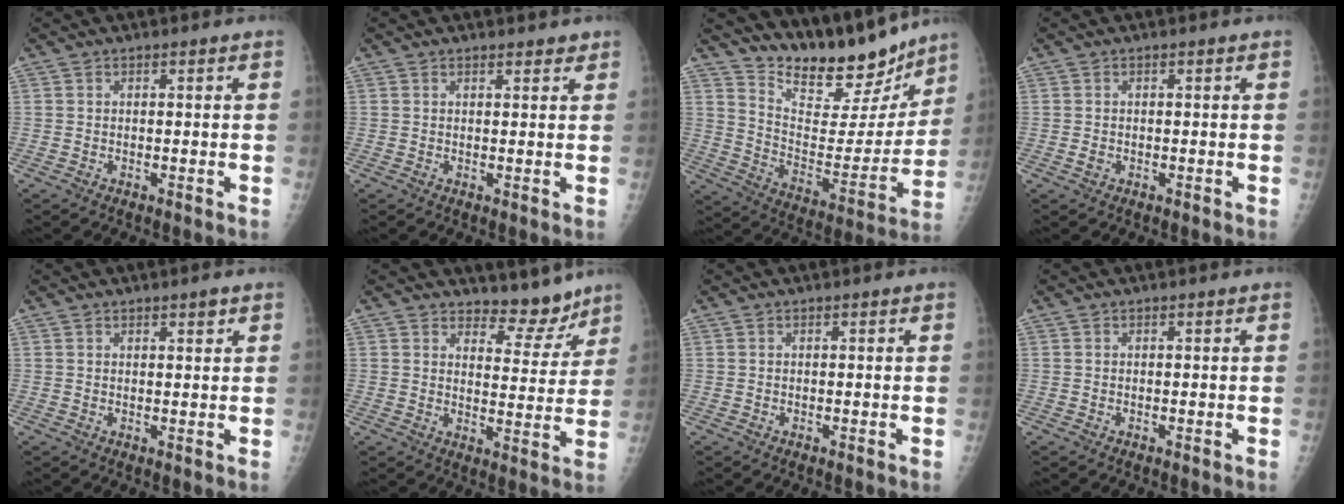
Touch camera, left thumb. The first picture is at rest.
{"total": 1.9, "force": [1.6, 0.8, 0.6], "torque": [0.005, -0.006, 0.018]}
{"total": 20.6, "force": [17.5, 6.9, 8.4], "torque": [-0.082, -0.114, 0.275]}
{"total": 0.9, "force": [-0.2, 0.7, 0.5], "torque": [-0.007, 0.000, -0.001]}
{"total": 1.6, "force": [1.2, 0.5, 1.0], "torque": [-0.007, -0.006, 0.017]}
{"total": 7.4, "force": [6.7, 3.0, 1.1], "torque": [0.015, -0.061, 0.096]}
{"total": 0.0}
{"total": 0.0}